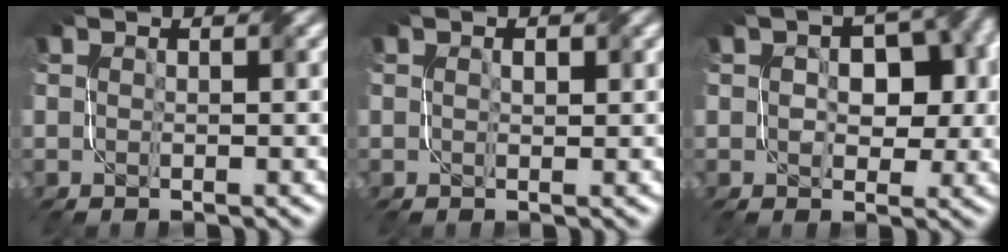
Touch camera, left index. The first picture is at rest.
{"total": 0.6, "force": [0.1, 0.3, 0.5], "torque": [-0.011, 0.001, 0.004]}
{"total": 6.3, "force": [0.0, 4.1, 4.8], "torque": [-0.053, 0.011, 0.004]}